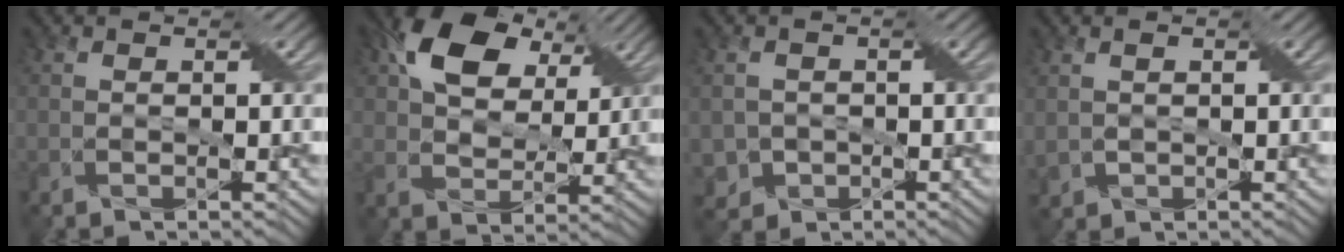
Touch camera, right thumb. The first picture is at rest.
{"total": 10.7, "force": [5.3, 7.0, 6.1], "torque": [-0.133, 0.012, 0.087]}
{"total": 3.4, "force": [-1.1, 3.1, 0.7], "torque": [-0.021, -0.013, -0.023]}
{"total": 2.1, "force": [0.4, 1.7, 1.2], "torque": [-0.034, -0.006, 0.009]}